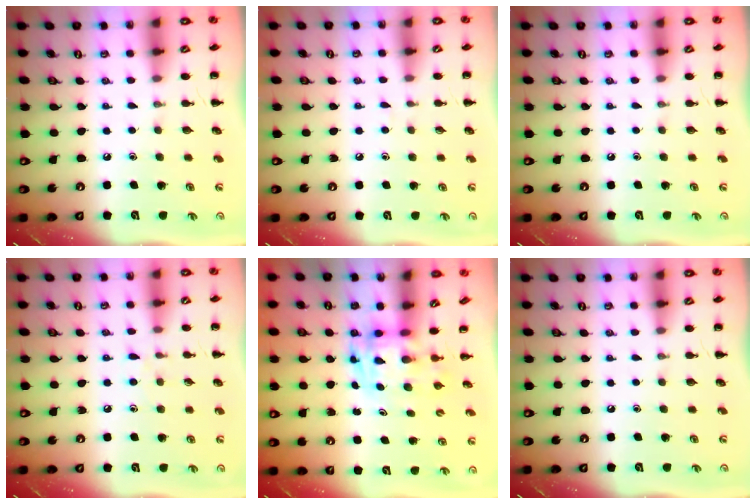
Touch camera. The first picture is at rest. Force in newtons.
{"total": 3.2, "press": 3.0, "slide": 1.1}
{"total": 0.0}
{"total": 5.1, "press": 4.7, "slide": 1.9}
{"total": 3.4, "press": 3.4, "slide": 0.6}
{"total": 0.0}